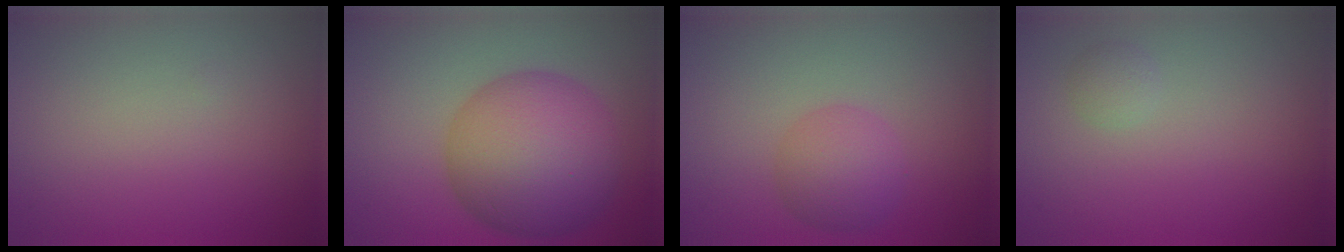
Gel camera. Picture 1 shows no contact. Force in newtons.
{"total": 10.6, "press": 10.6, "slide": 0.2}
{"total": 3.4, "press": 3.4, "slide": 0.1}
{"total": 1.0, "press": 1.0, "slide": 0.1}